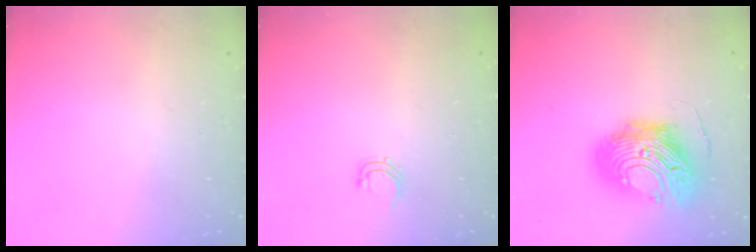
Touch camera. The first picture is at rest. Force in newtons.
{"total": 2.8, "press": 2.7, "slide": 0.5}
{"total": 15.7, "press": 15.6, "slide": 1.5}